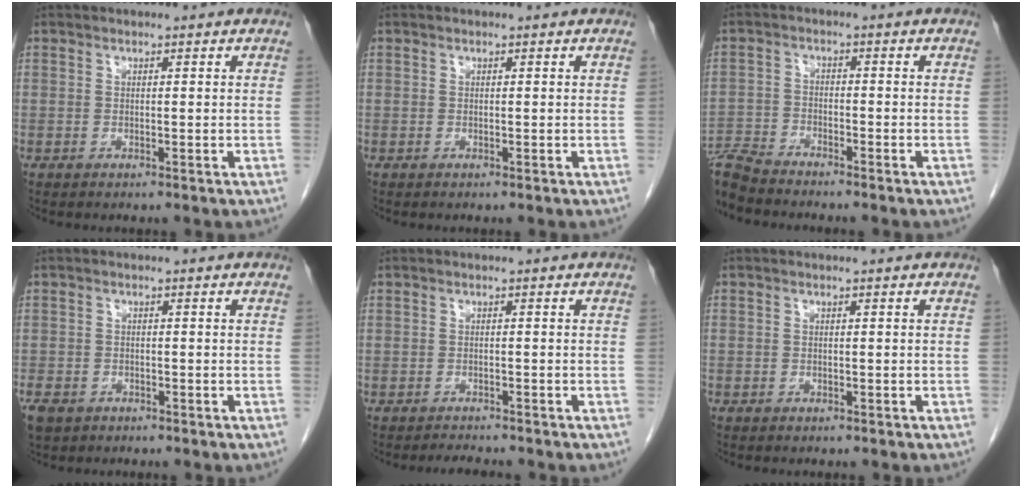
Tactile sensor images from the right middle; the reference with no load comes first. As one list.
[{"total": 0.0}, {"total": 6.6, "force": [-6.5, 0.5, 1.2], "torque": [-0.021, -0.014, -0.121]}, {"total": 4.9, "force": [-3.3, 3.2, 1.6], "torque": [-0.036, -0.003, -0.050]}, {"total": 1.9, "force": [-1.9, 0.0, 0.2], "torque": [-0.009, -0.010, -0.028]}, {"total": 0.9, "force": [-0.6, 0.6, 0.1], "torque": [-0.007, 0.003, -0.011]}]